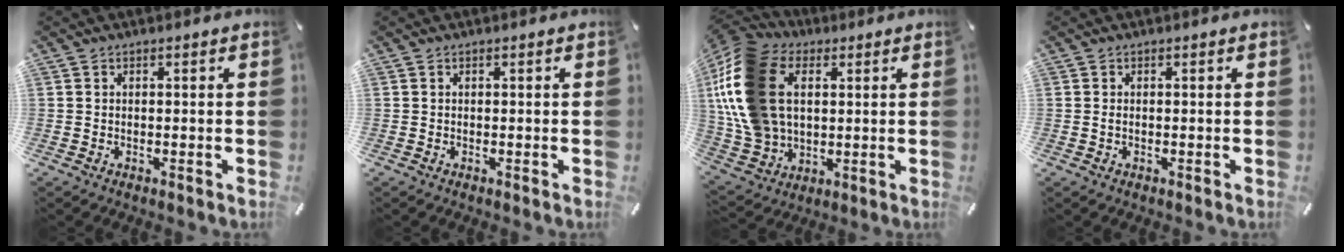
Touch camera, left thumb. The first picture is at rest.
{"total": 0.0}
{"total": 22.2, "force": [4.5, 16.2, 14.4], "torque": [-0.334, -0.004, 0.078]}
{"total": 0.7, "force": [-0.1, 0.3, 0.6], "torque": [-0.013, 0.000, -0.002]}